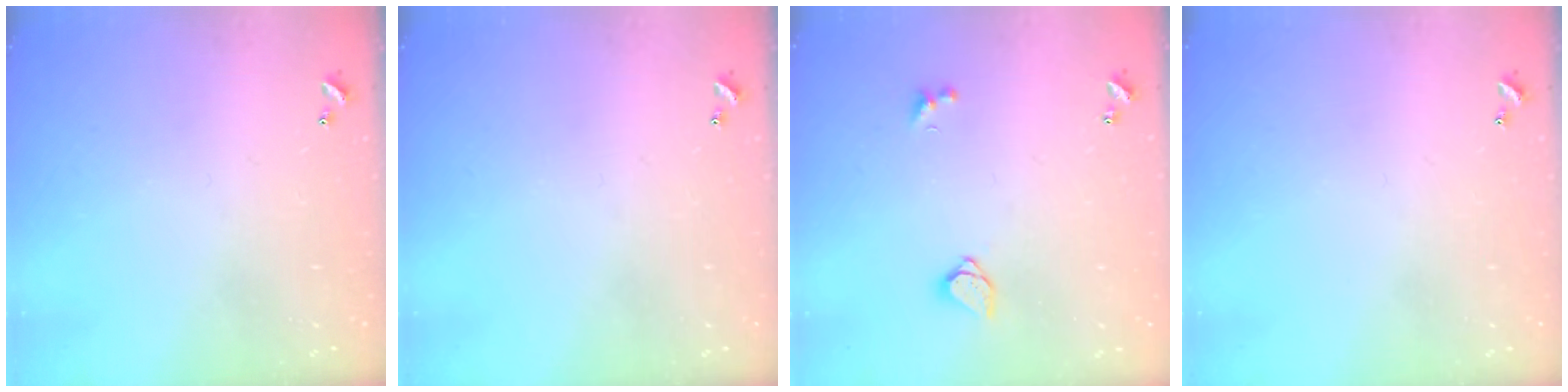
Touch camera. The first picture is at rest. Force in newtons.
{"total": 0.0}
{"total": 1.5, "press": 1.5, "slide": 0.3}
{"total": 0.0}